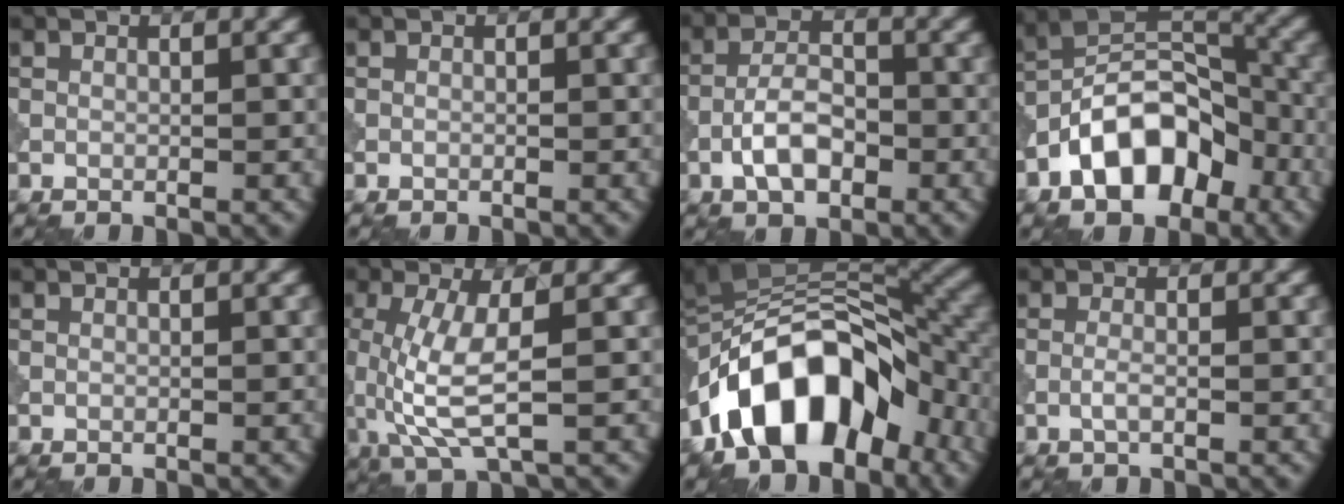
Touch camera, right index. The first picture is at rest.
{"total": 0.0}
{"total": 4.3, "force": [-1.7, 2.1, 3.3], "torque": [-0.057, 0.008, -0.037]}
{"total": 9.9, "force": [-5.1, 5.7, 6.3], "torque": [-0.096, 0.015, -0.104]}
{"total": 0.0}
{"total": 5.4, "force": [-0.4, 1.4, 5.2], "torque": [-0.119, -0.008, -0.003]}
{"total": 13.5, "force": [-6.5, 7.7, 9.0], "torque": [-0.137, 0.016, -0.123]}
{"total": 1.2, "force": [-0.4, 0.2, 1.1], "torque": [-0.025, 0.000, -0.012]}